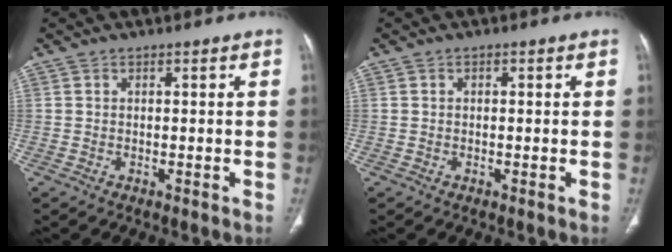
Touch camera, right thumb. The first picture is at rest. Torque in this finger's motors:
{"motor_torque": [0.17, -0.18, -0.10, -0.07, 0.04]}